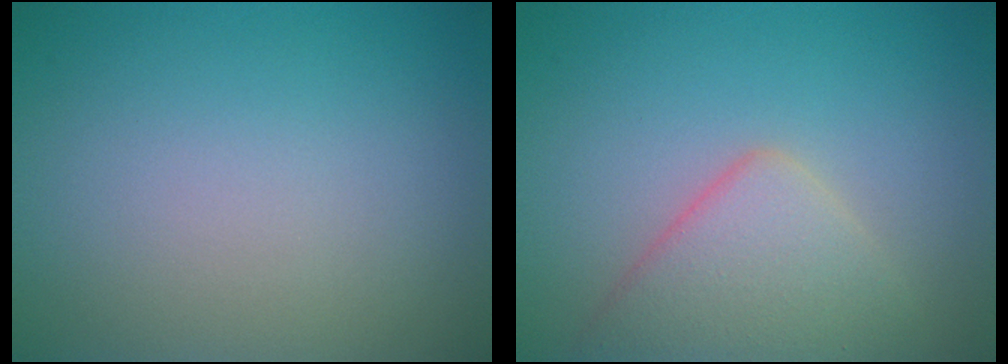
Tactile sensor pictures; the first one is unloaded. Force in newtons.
{"total": 4.4, "press": 4.4, "slide": 0.2}